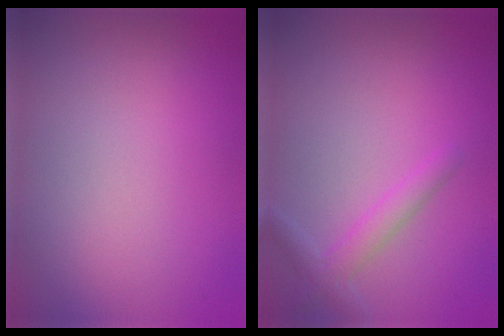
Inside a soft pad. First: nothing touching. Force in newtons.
{"total": 2.0, "press": 2.0, "slide": 0.1}